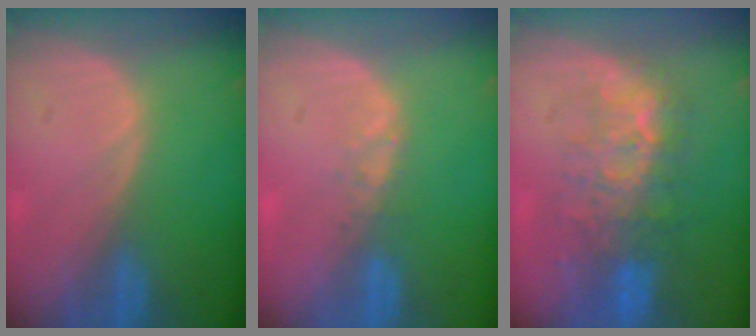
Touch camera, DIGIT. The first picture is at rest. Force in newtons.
{"total": 1.4, "press": 1.4, "slide": 0.2}
{"total": 9.0, "press": 8.3, "slide": 3.5}